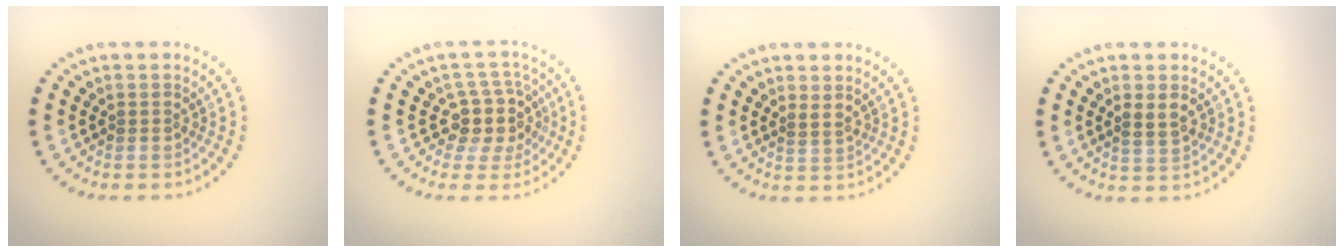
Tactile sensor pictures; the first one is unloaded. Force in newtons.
{"total": 3.6, "press": 2.9, "slide": 2.2}
{"total": 0.6, "press": 0.4, "slide": 0.5}
{"total": 1.9, "press": 1.7, "slide": 0.7}